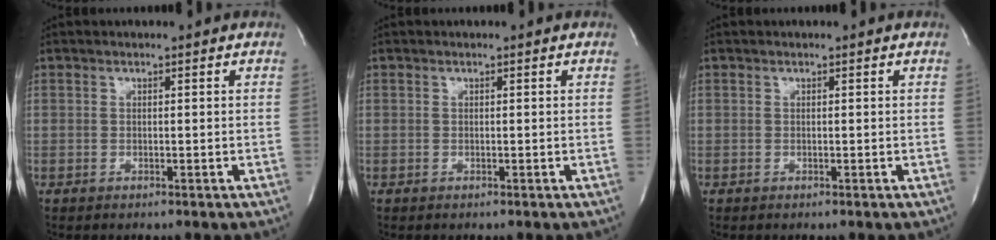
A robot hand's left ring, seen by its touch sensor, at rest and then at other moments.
{"total": 0.0}
{"total": 0.0}